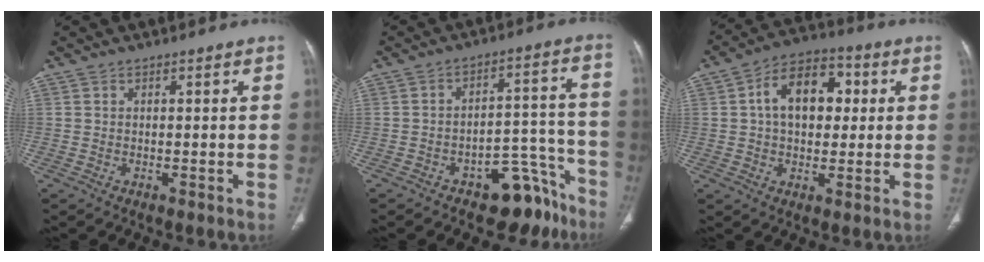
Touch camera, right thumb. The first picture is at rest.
{"total": 10.9, "force": [-7.7, 5.7, 5.2], "torque": [-0.022, 0.095, -0.107]}
{"total": 12.9, "force": [2.2, 8.5, 9.5], "torque": [-0.120, 0.015, 0.026]}